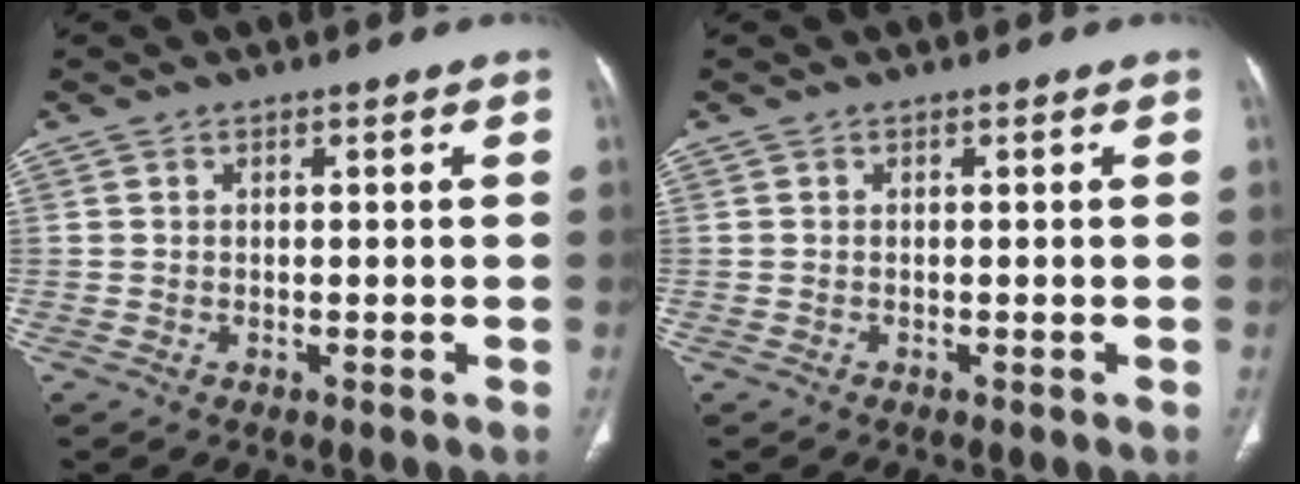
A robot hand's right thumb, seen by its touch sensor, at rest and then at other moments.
{"total": 0.0}